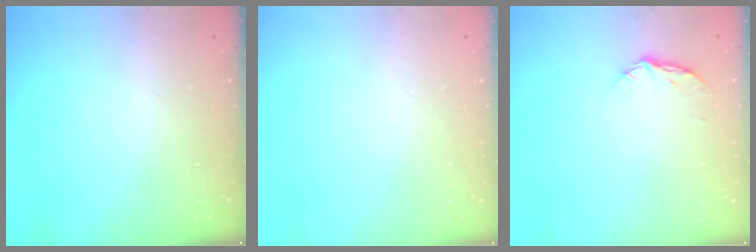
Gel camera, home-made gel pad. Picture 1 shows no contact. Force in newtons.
{"total": 0.0}
{"total": 5.2, "press": 5.2, "slide": 0.7}